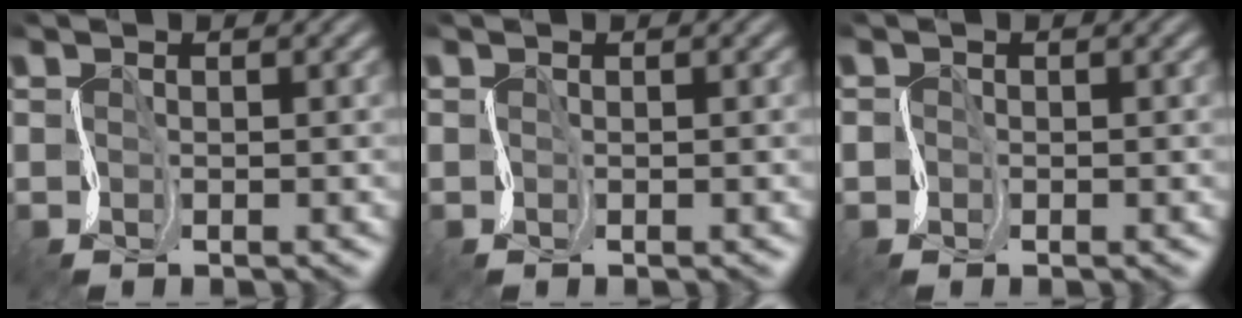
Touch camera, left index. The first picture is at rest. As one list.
[{"total": 0.0}, {"total": 0.8, "force": [-0.3, 0.7, 0.0], "torque": [0.004, -0.001, -0.009]}]